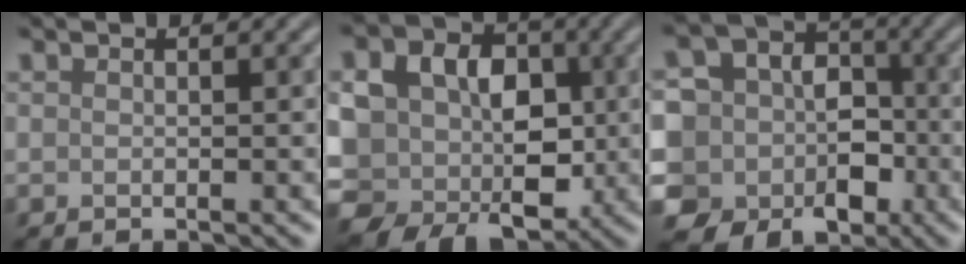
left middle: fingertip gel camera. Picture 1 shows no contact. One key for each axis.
{"total": 11.7, "fx": -1.0, "fy": 9.0, "fz": 7.4, "tx": -0.128, "ty": 0.005, "tz": -0.018}
{"total": 12.0, "fx": -4.7, "fy": 10.5, "fz": 3.5, "tx": -0.071, "ty": -0.001, "tz": -0.096}